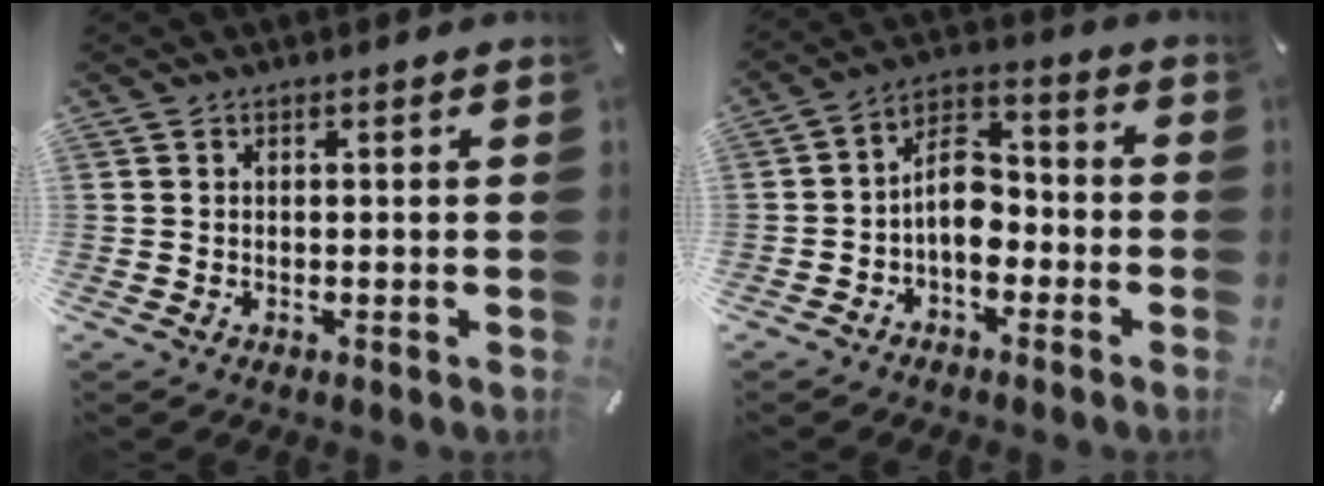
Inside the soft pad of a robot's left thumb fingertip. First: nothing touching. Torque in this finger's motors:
{"motor_torque": [0.52, 1.93, 0.81, 0.65, 0.07]}